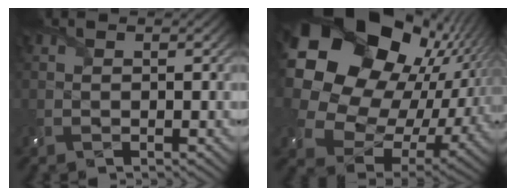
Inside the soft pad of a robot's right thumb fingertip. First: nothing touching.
{"total": 23.9, "force": [7.0, 18.8, 13.0], "torque": [-0.331, -0.003, 0.152]}